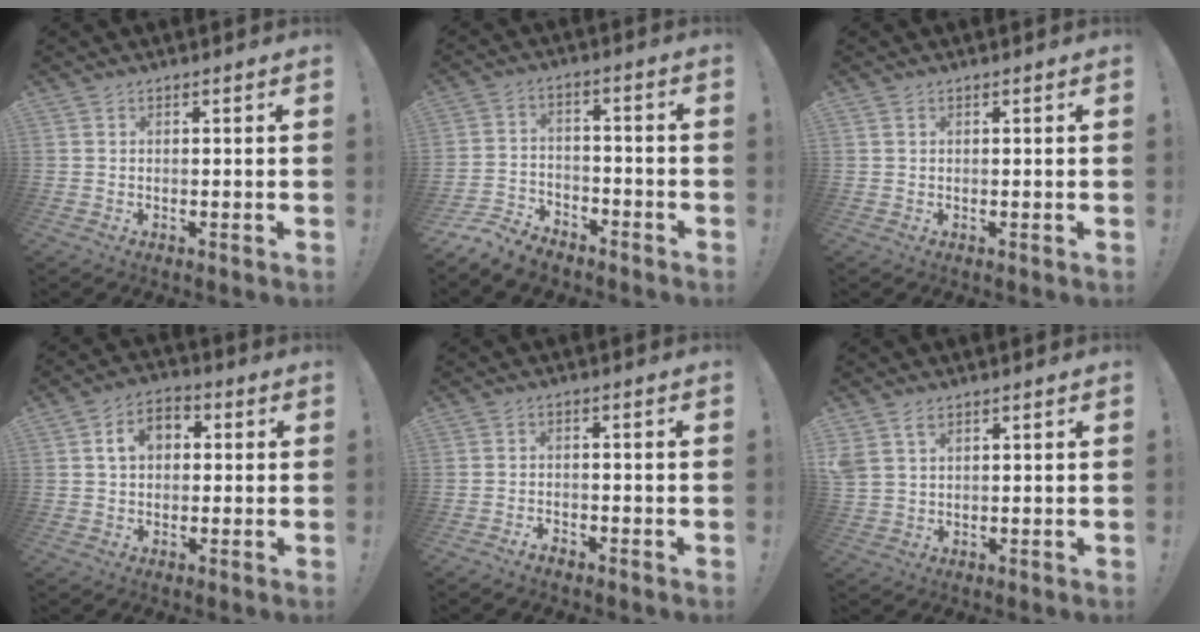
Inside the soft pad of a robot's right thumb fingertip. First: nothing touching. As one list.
[{"total": 8.0, "force": [-6.7, 3.7, 2.2], "torque": [-0.040, 0.030, -0.126]}, {"total": 0.7, "force": [0.5, 0.4, 0.3], "torque": [-0.007, 0.001, 0.009]}, {"total": 7.6, "force": [1.6, 5.7, 4.8], "torque": [-0.069, 0.009, 0.028]}, {"total": 2.4, "force": [-2.2, 0.7, 0.4], "torque": [0.000, 0.005, -0.041]}, {"total": 3.9, "force": [2.3, 2.3, 2.2], "torque": [-0.039, -0.007, 0.045]}]